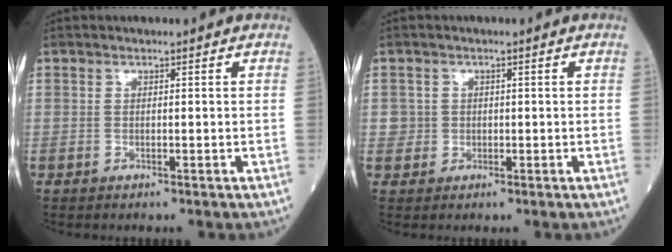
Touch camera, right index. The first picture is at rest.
{"total": 2.0, "force": [0.2, 2.0, 0.0], "torque": [0.012, 0.005, 0.001]}